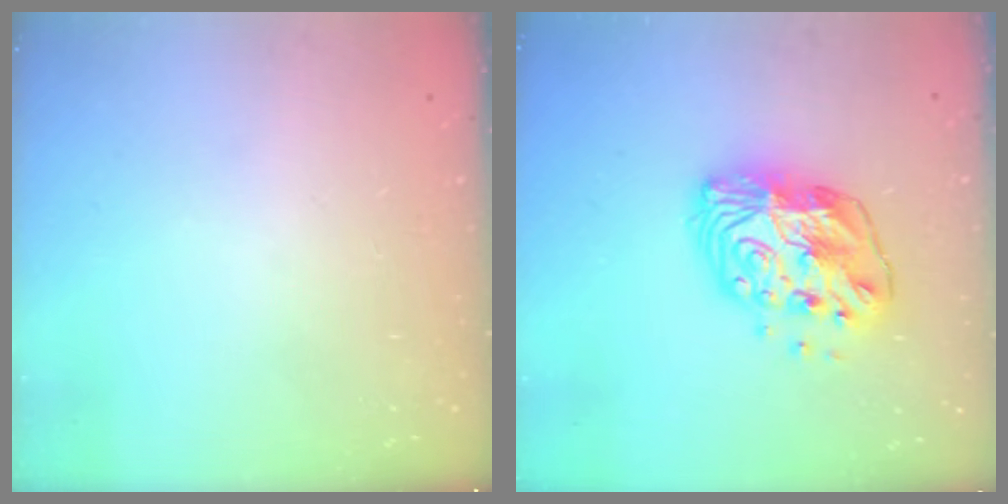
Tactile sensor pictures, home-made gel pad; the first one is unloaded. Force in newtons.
{"total": 14.1, "press": 14.1, "slide": 1.2}